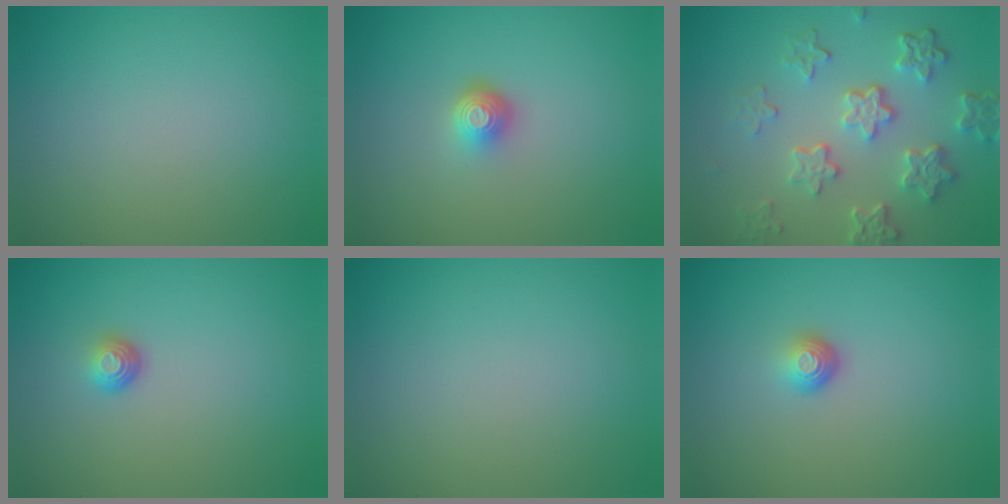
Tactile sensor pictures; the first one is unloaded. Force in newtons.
{"total": 2.2, "press": 1.5, "slide": 1.6}
{"total": 6.0, "press": 4.5, "slide": 4.0}
{"total": 1.5, "press": 1.0, "slide": 1.1}
{"total": 0.0}
{"total": 1.6, "press": 1.0, "slide": 1.2}